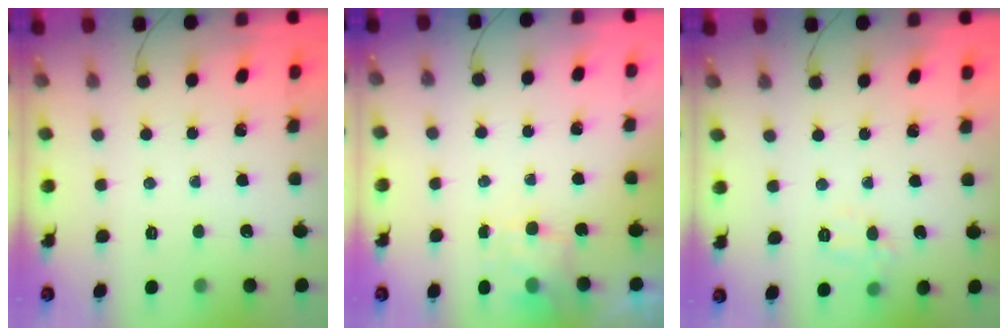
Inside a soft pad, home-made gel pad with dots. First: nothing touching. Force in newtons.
{"total": 4.0, "press": 3.9, "slide": 1.1}
{"total": 7.9, "press": 7.7, "slide": 1.7}